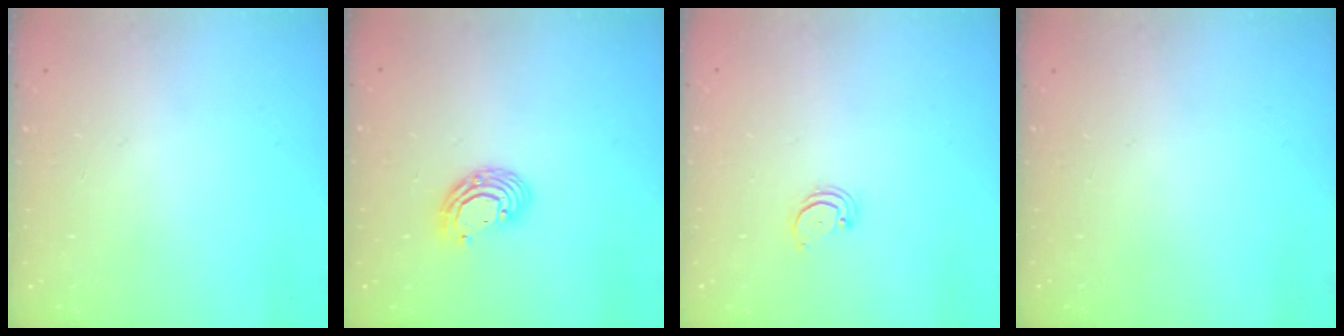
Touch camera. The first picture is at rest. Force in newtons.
{"total": 8.0, "press": 7.9, "slide": 1.2}
{"total": 2.2, "press": 2.2, "slide": 0.2}
{"total": 0.0}